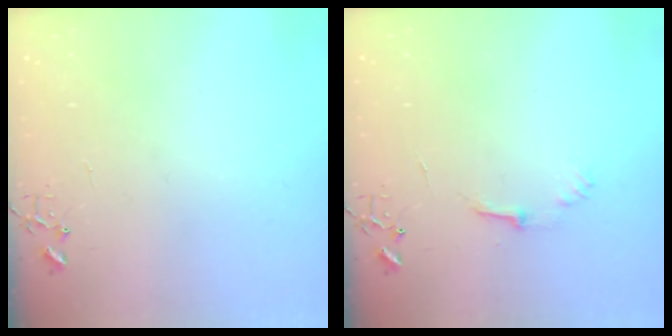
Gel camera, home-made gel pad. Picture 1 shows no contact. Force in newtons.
{"total": 5.0, "press": 4.9, "slide": 0.6}